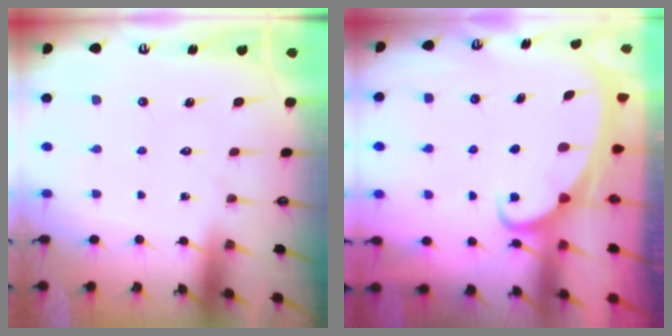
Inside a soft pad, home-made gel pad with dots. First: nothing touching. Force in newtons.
{"total": 2.0, "press": 2.0, "slide": 0.2}